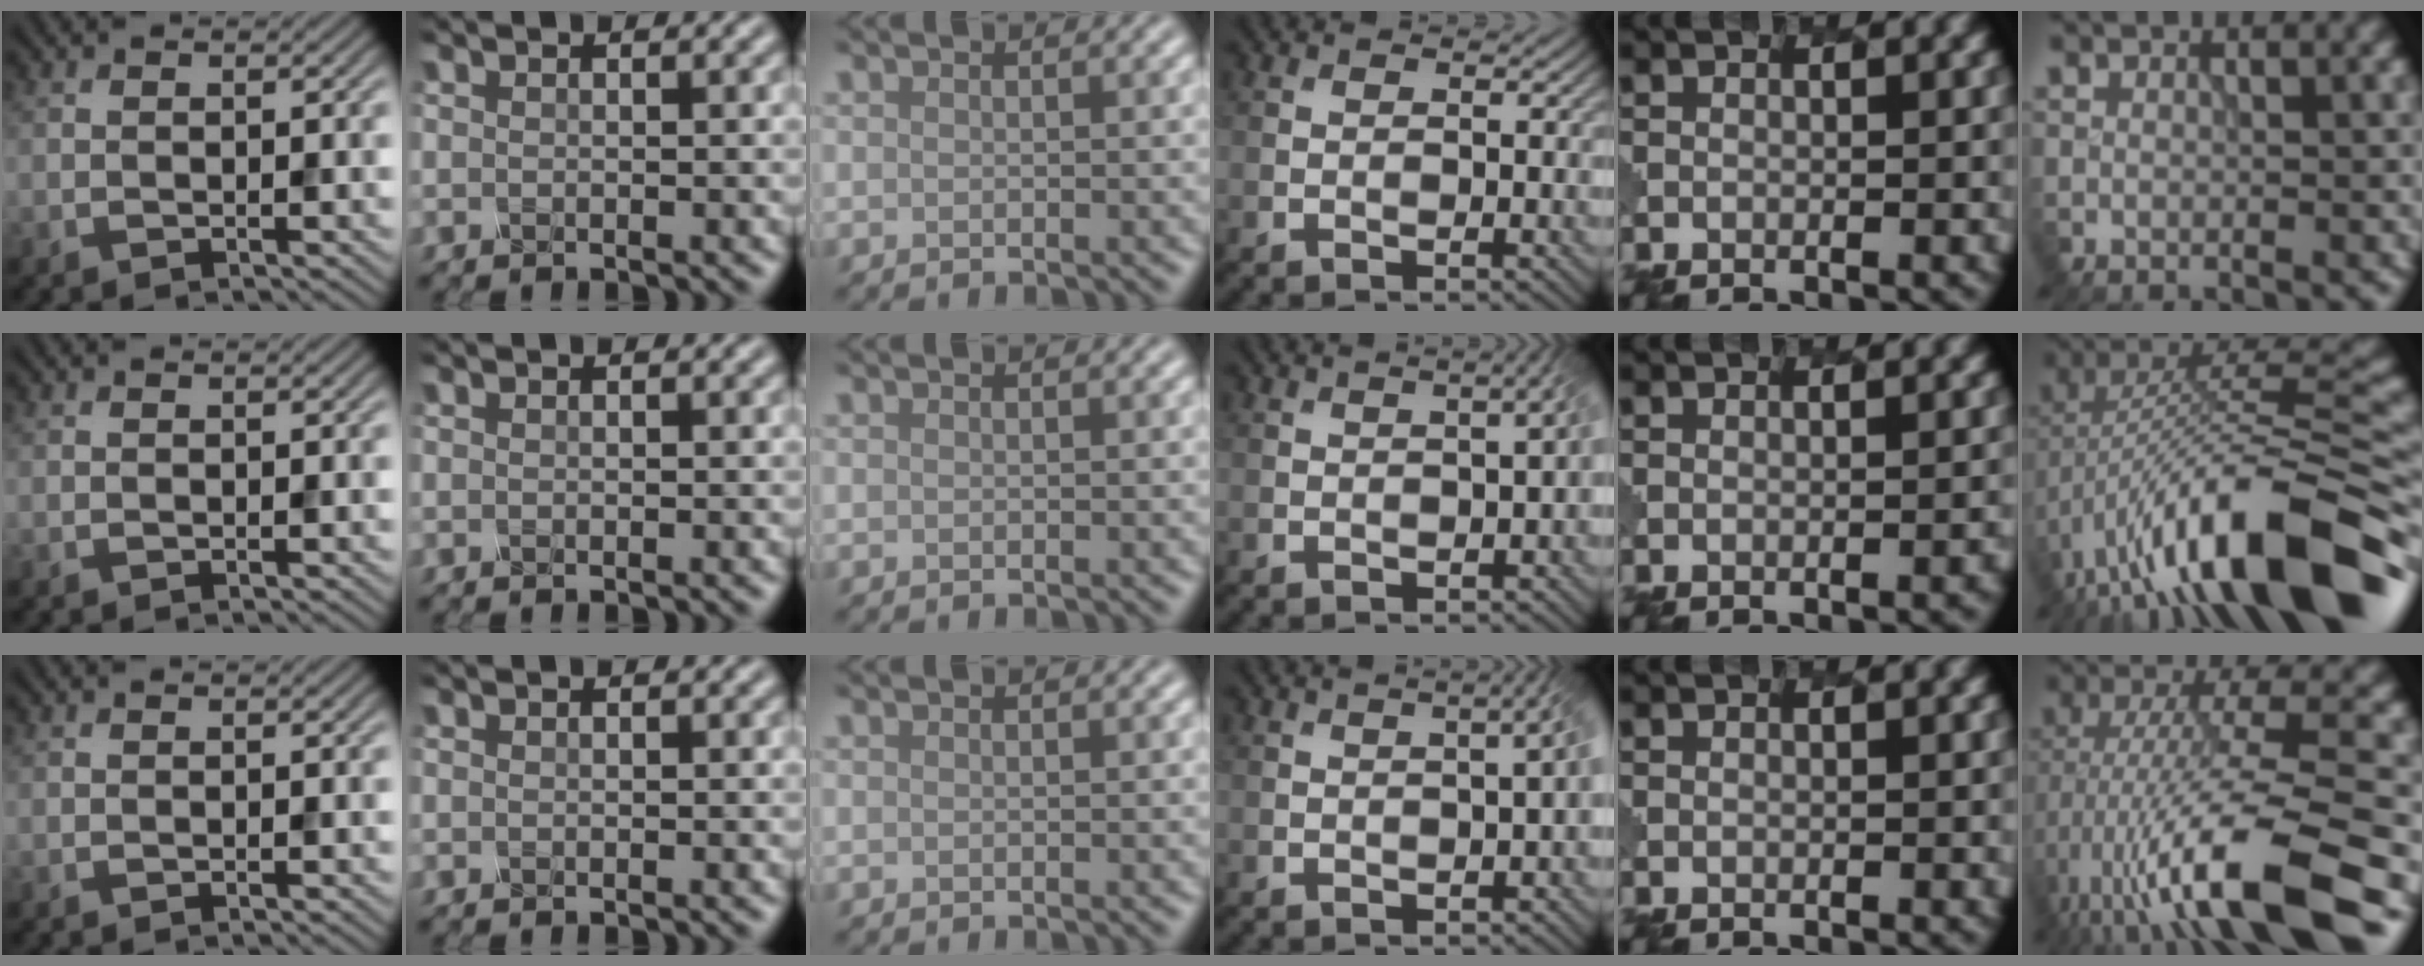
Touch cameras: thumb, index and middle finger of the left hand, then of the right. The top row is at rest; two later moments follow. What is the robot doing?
{"motion": "pour", "object": "mug"}